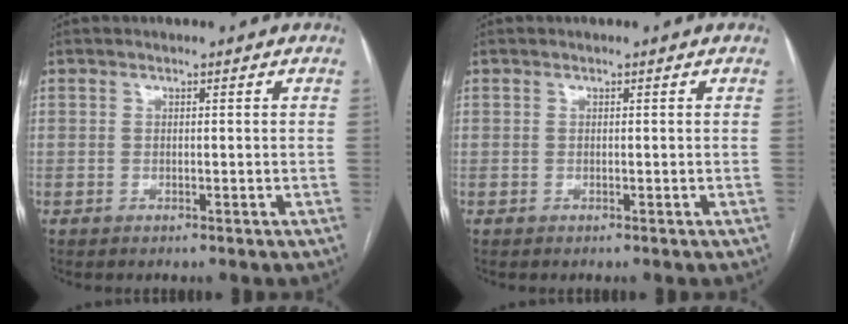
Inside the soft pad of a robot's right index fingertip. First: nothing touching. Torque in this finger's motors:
{"motor_torque": [0.00, 0.00, 0.00, 0.00]}